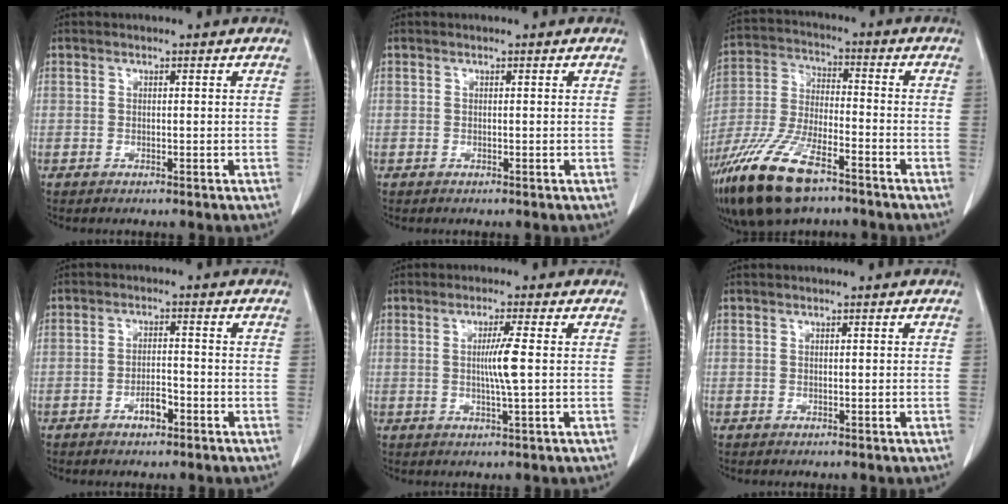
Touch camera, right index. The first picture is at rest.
{"total": 0.0}
{"total": 15.7, "force": [-10.4, 4.8, 10.8], "torque": [-0.237, -0.022, -0.194]}
{"total": 3.1, "force": [-1.7, 1.1, 2.3], "torque": [-0.038, 0.006, -0.028]}
{"total": 4.4, "force": [0.2, -0.7, 4.3], "torque": [-0.078, -0.007, 0.002]}
{"total": 0.0}